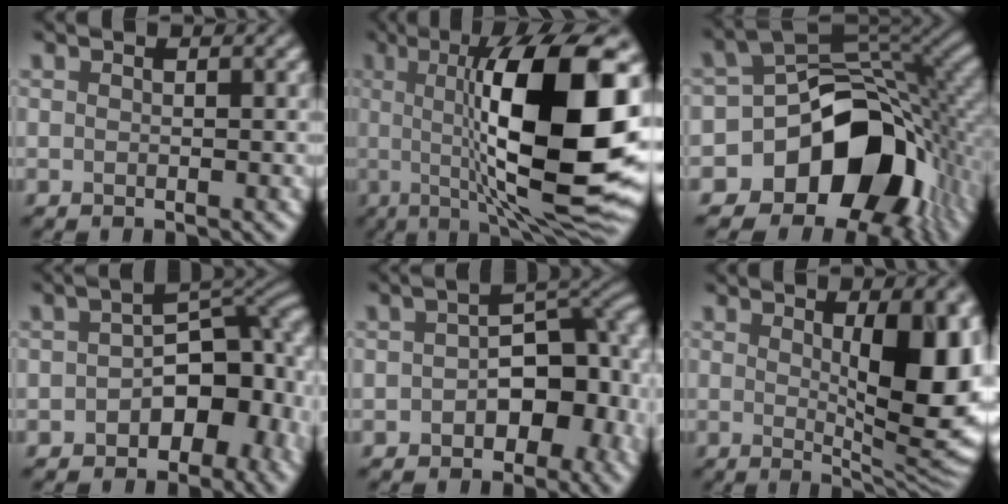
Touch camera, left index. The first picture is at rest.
{"total": 16.2, "force": [0.9, 4.5, 15.5], "torque": [-0.199, 0.001, 0.006]}
{"total": 14.0, "force": [-5.8, 9.5, 8.5], "torque": [-0.125, -0.009, -0.104]}
{"total": 9.5, "force": [-2.8, 5.8, 7.0], "torque": [-0.071, -0.001, -0.049]}
{"total": 8.7, "force": [-1.9, 5.3, 6.7], "torque": [-0.070, 0.001, -0.032]}
{"total": 10.7, "force": [1.3, 3.7, 10.0], "torque": [-0.111, -0.007, 0.027]}